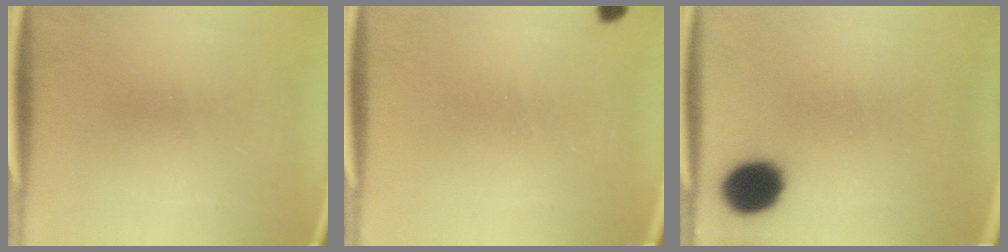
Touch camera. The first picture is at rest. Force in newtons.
{"total": 1.0}
{"total": 12.1}